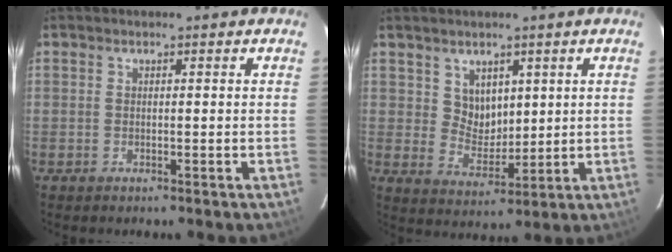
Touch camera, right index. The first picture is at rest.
{"total": 5.7, "force": [2.8, 4.5, 2.1], "torque": [-0.030, 0.001, 0.060]}